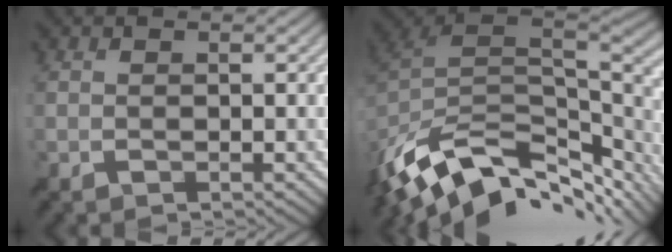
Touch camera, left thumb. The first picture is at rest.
{"total": 13.4, "force": [-7.0, 6.8, 9.2], "torque": [-0.214, -0.013, -0.117]}